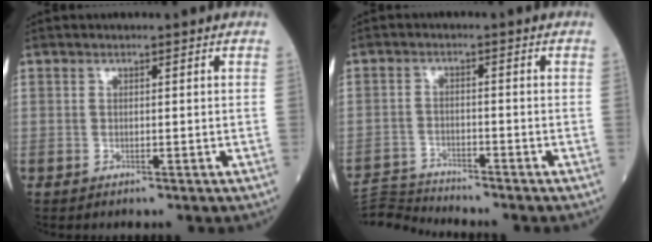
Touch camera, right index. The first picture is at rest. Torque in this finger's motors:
{"motor_torque": [-0.41, -0.20, -0.14, -0.05]}